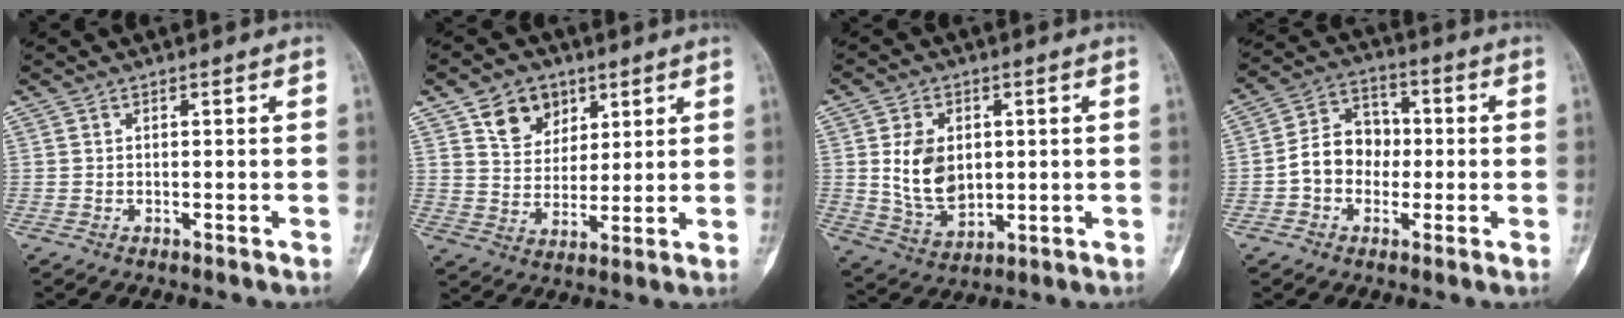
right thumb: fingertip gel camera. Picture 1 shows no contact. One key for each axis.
{"total": 9.2, "fx": 5.0, "fy": 6.8, "fz": 3.7, "tx": -0.029, "ty": -0.026, "tz": 0.090}
{"total": 10.9, "fx": 1.5, "fy": 7.7, "fz": 7.6, "tx": -0.113, "ty": -0.016, "tz": 0.043}
{"total": 9.5, "fx": -1.0, "fy": 7.8, "fz": 5.4, "tx": -0.063, "ty": 0.033, "tz": -0.031}